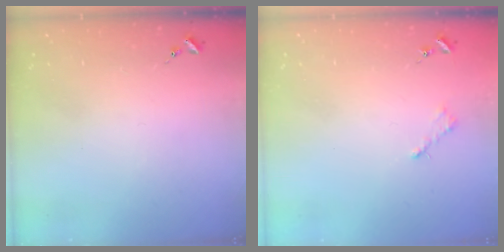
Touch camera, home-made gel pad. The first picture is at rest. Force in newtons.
{"total": 2.6, "press": 2.5, "slide": 0.3}